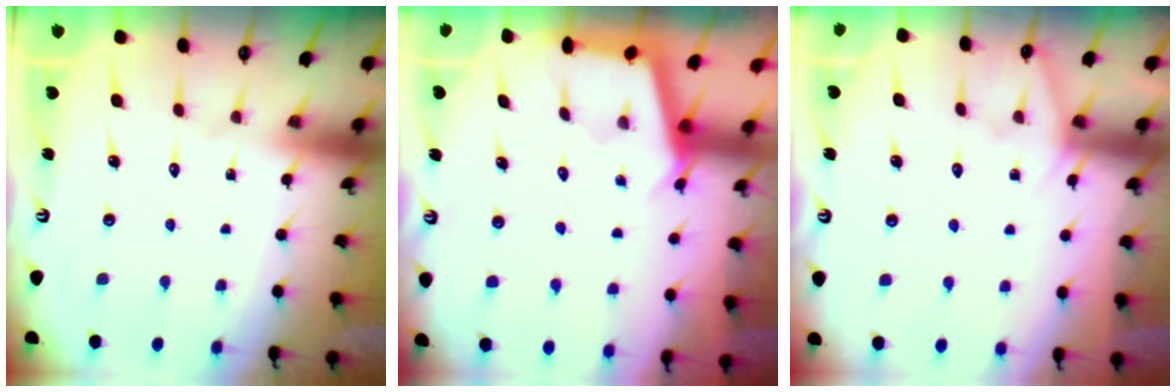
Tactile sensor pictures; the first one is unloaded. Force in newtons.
{"total": 2.7, "press": 2.7, "slide": 0.3}
{"total": 5.9, "press": 5.8, "slide": 0.7}